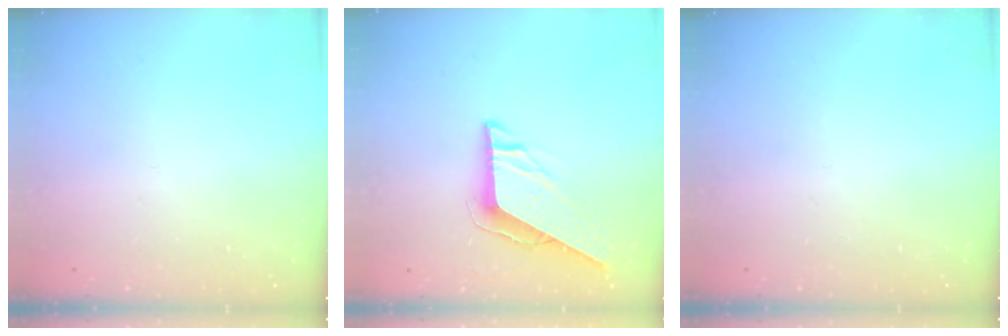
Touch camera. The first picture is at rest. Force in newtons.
{"total": 8.1, "press": 8.1, "slide": 0.3}
{"total": 0.0}